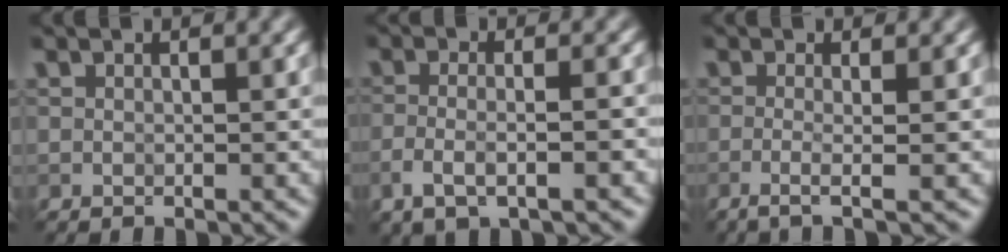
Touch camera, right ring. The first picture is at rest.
{"total": 3.6, "force": [-1.6, 1.1, 3.0], "torque": [-0.060, -0.003, -0.034]}
{"total": 2.9, "force": [-0.6, 1.0, 2.6], "torque": [-0.031, -0.004, -0.028]}